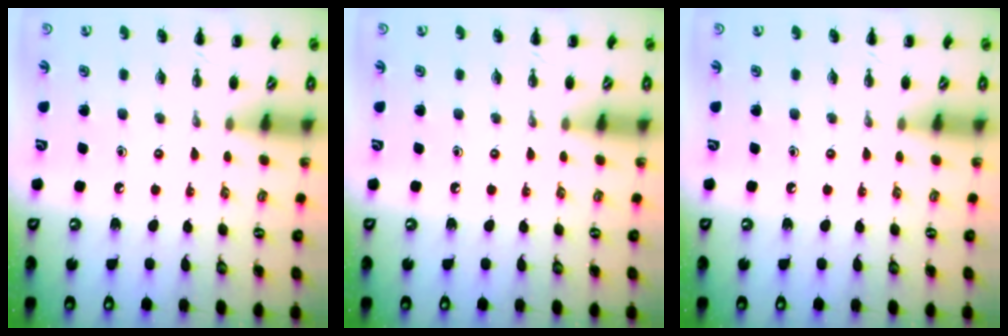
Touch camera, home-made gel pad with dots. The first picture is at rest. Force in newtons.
{"total": 0.0}
{"total": 0.0}